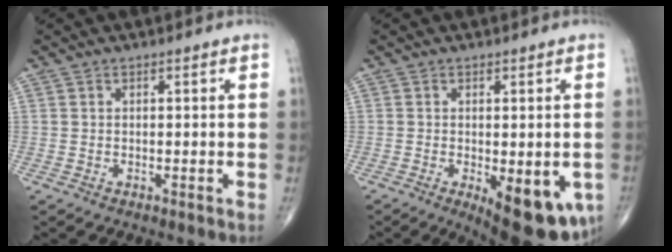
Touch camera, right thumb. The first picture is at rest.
{"total": 13.6, "force": [-4.6, 5.5, 11.5], "torque": [-0.122, -0.013, -0.049]}